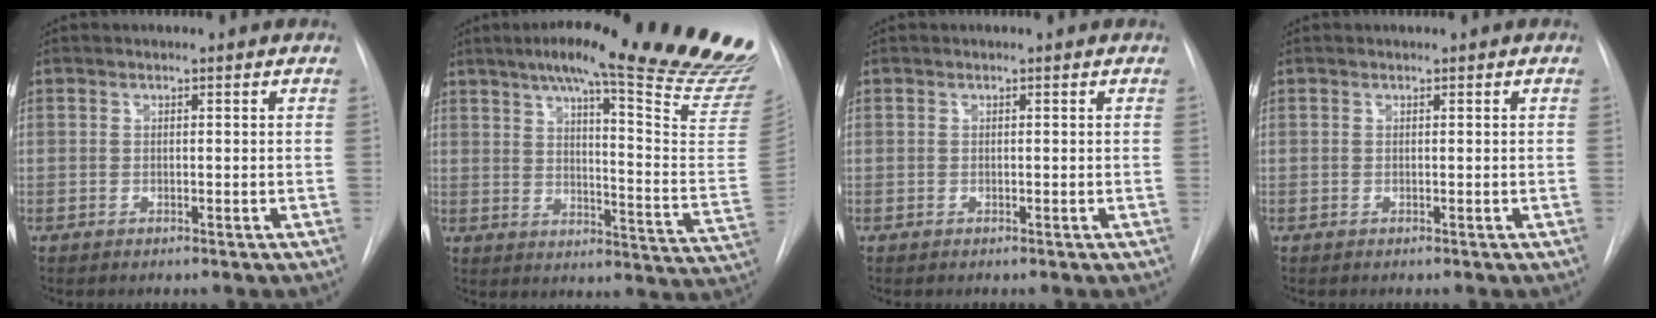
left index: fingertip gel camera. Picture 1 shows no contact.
{"total": 27.9, "force": [22.9, 1.1, 15.9], "torque": [-0.189, -0.081, 0.281]}
{"total": 0.0}
{"total": 0.0}